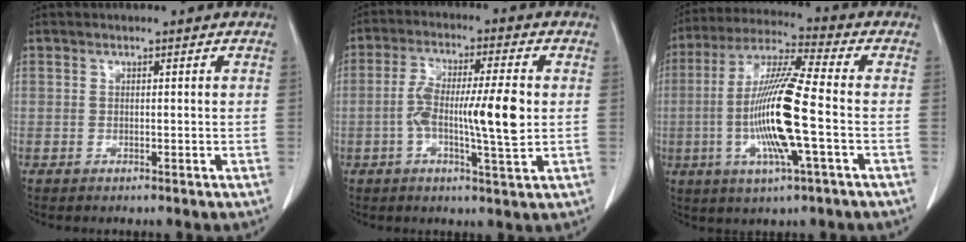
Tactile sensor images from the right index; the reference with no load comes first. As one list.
[{"total": 10.8, "force": [-0.7, 1.3, 10.7], "torque": [-0.191, 0.007, -0.016]}, {"total": 14.8, "force": [-2.7, 0.6, 14.5], "torque": [-0.294, -0.008, -0.058]}]